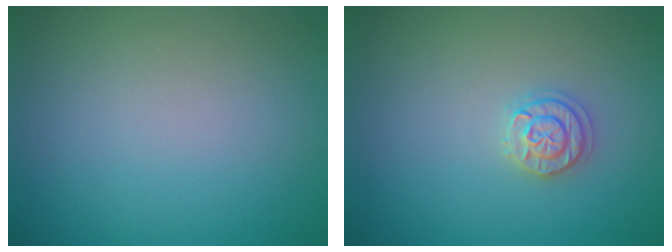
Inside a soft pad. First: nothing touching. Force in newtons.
{"total": 1.8, "press": 1.8, "slide": 0.1}